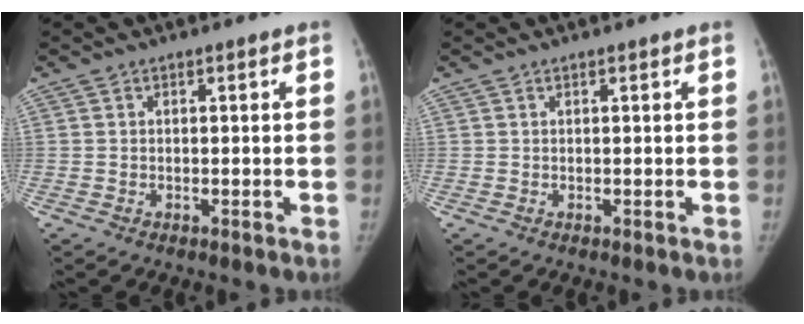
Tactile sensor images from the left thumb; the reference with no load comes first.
{"total": 0.0}